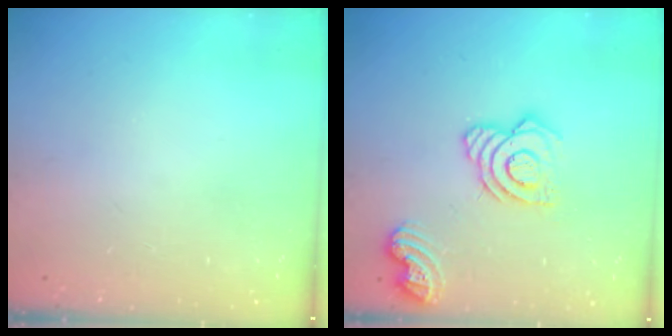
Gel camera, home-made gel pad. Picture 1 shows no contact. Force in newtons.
{"total": 15.5, "press": 15.5, "slide": 1.4}